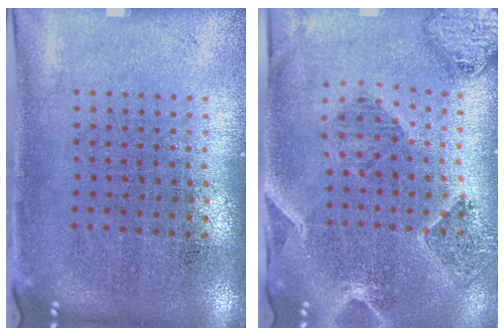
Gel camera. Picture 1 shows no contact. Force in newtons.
{"total": 1.6, "press": 1.6, "slide": 0.3}